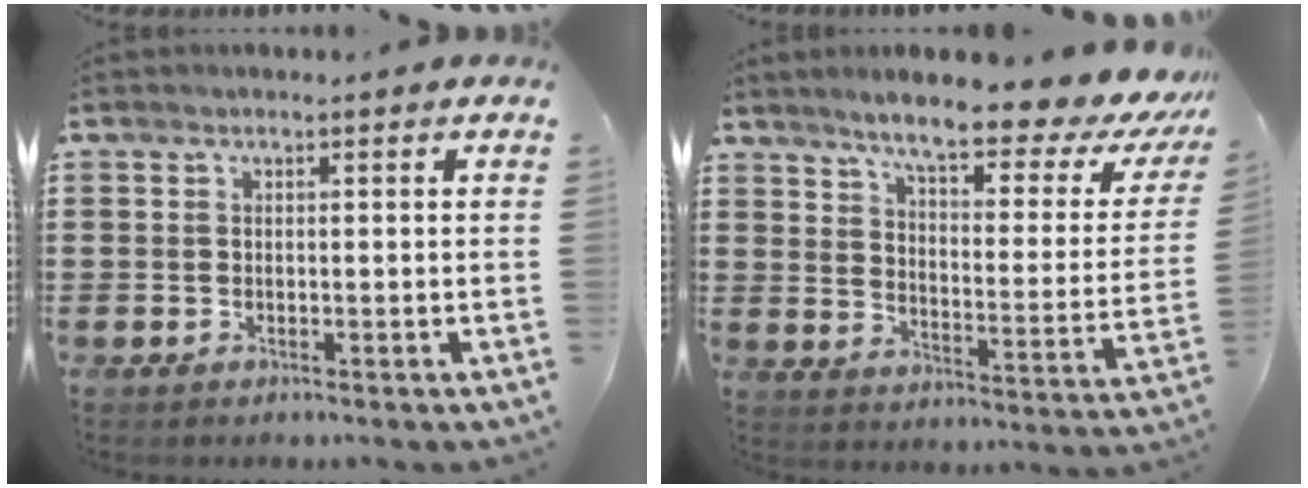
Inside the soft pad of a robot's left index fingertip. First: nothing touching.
{"total": 8.9, "force": [7.2, 0.3, 5.3], "torque": [-0.109, -0.049, 0.110]}